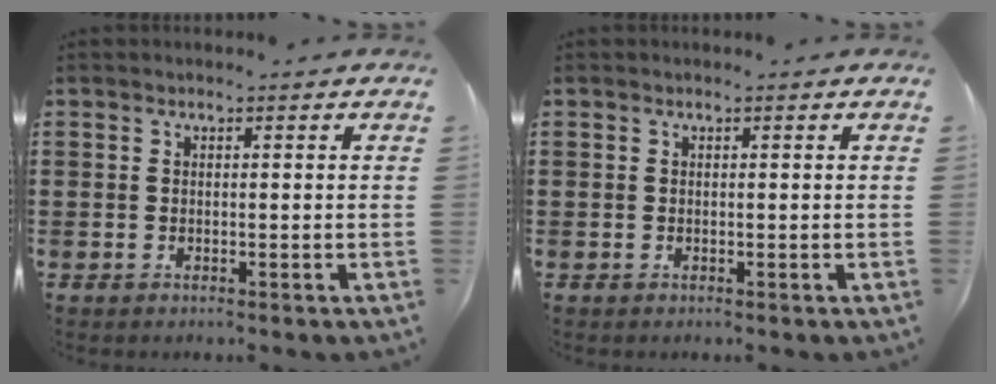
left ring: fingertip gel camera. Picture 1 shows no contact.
{"total": 0.0}